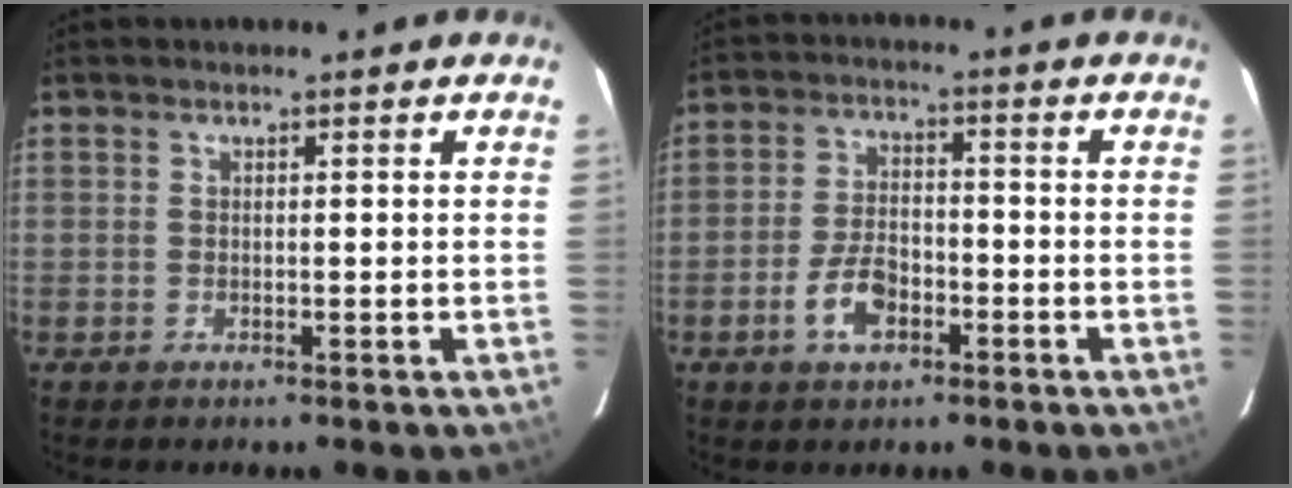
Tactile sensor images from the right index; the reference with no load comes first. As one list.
[{"total": 7.4, "force": [-3.4, 4.1, 5.1], "torque": [-0.107, 0.008, -0.056]}]